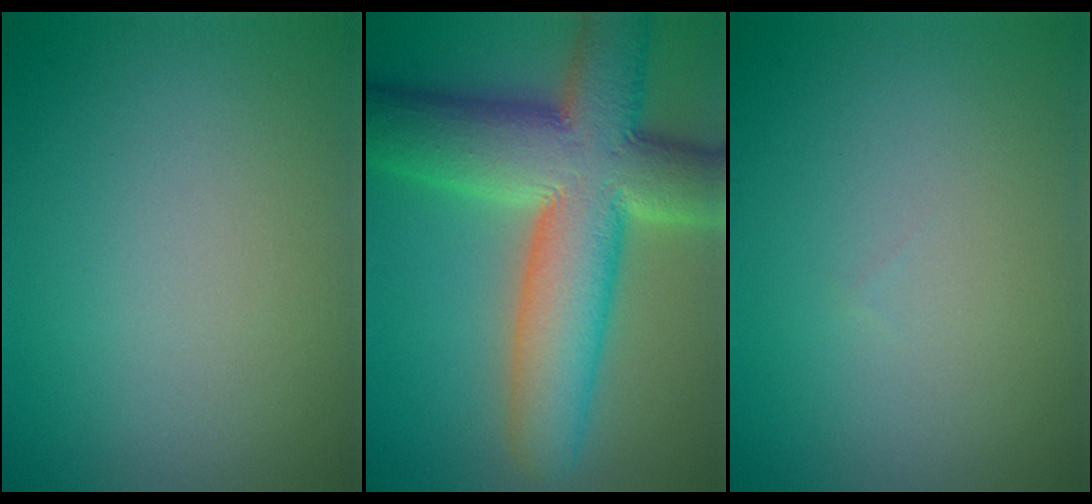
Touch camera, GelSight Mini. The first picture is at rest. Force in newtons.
{"total": 13.1, "press": 13.1, "slide": 1.0}
{"total": 0.0}